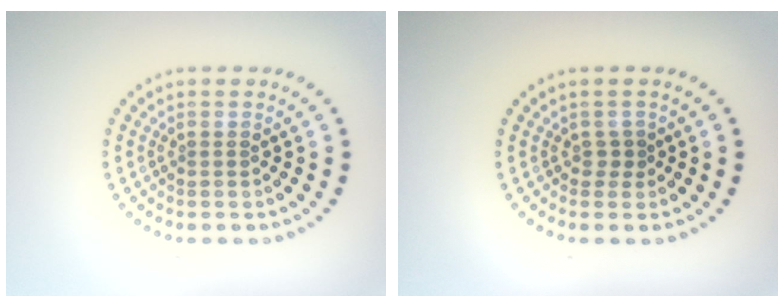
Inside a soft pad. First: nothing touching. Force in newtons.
{"total": 1.0, "press": 0.9, "slide": 0.4}